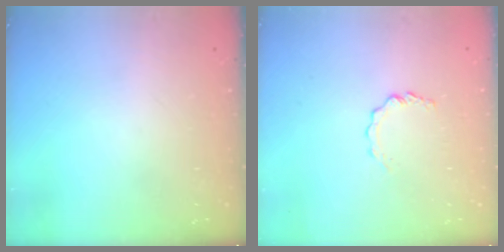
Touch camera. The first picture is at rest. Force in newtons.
{"total": 2.9, "press": 2.9, "slide": 0.3}